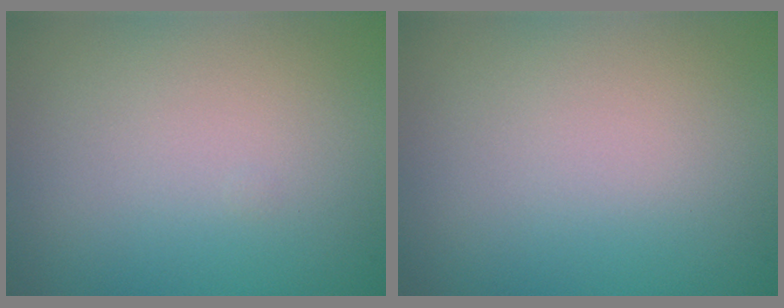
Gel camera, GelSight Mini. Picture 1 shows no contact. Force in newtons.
{"total": 0.0}